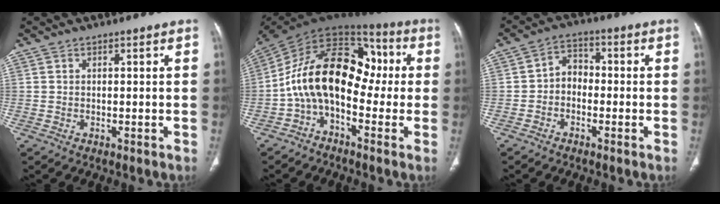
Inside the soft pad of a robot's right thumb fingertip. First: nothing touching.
{"total": 17.2, "force": [-1.5, 10.8, 13.4], "torque": [-0.196, 0.073, -0.044]}
{"total": 4.6, "force": [-1.2, 3.5, 2.6], "torque": [-0.022, 0.024, -0.035]}